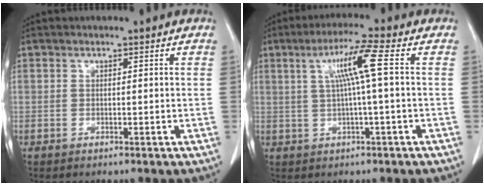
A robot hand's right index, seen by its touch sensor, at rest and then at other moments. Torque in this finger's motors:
{"motor_torque": [1.02, 0.22, 0.42, 0.13]}